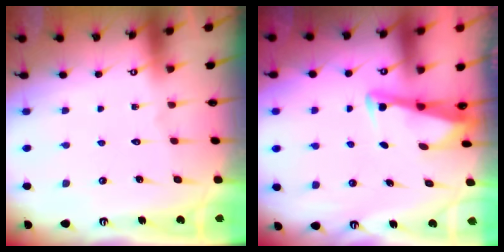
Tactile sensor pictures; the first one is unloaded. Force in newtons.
{"total": 3.0, "press": 3.0, "slide": 0.3}